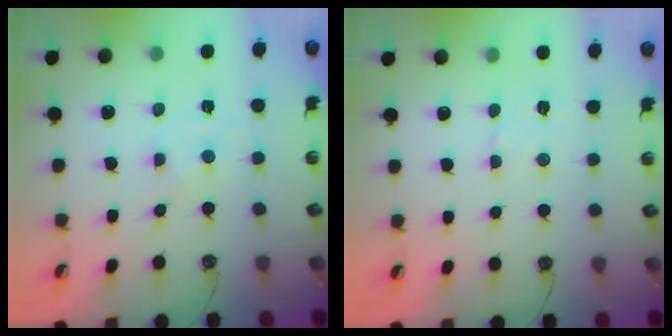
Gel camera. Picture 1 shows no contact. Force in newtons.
{"total": 3.2, "press": 3.2, "slide": 0.6}